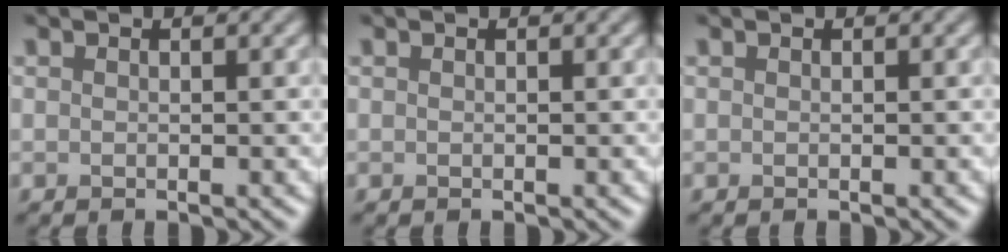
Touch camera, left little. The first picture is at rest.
{"total": 0.0}
{"total": 0.0}